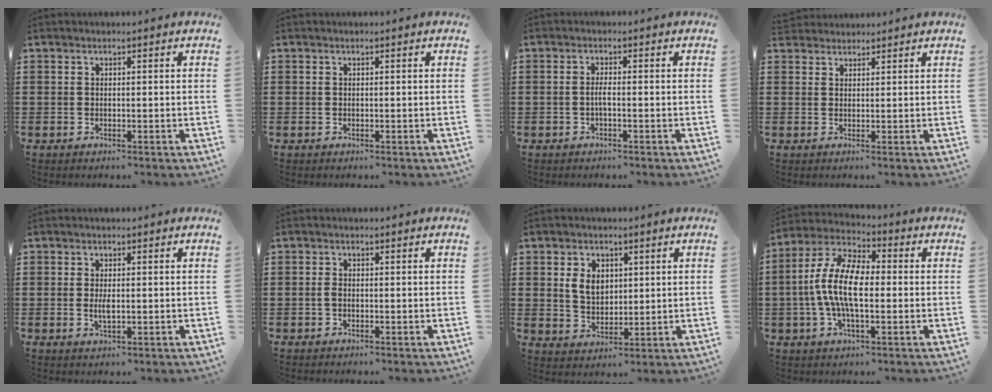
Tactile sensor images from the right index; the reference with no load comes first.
{"total": 0.0}
{"total": 1.7, "force": [-0.6, 0.1, 1.6], "torque": [-0.037, -0.003, -0.014]}
{"total": 1.7, "force": [1.6, 0.5, -0.4], "torque": [0.003, 0.005, 0.033]}
{"total": 2.3, "force": [-0.1, 0.7, 2.2], "torque": [-0.047, -0.004, -0.005]}
{"total": 1.0, "force": [-0.3, 0.5, 0.8], "torque": [-0.025, -0.005, -0.009]}
{"total": 5.0, "force": [1.2, 3.7, 3.1], "torque": [-0.064, 0.009, 0.018]}
{"total": 10.9, "force": [-0.8, 4.6, 9.8], "torque": [-0.226, -0.007, -0.023]}